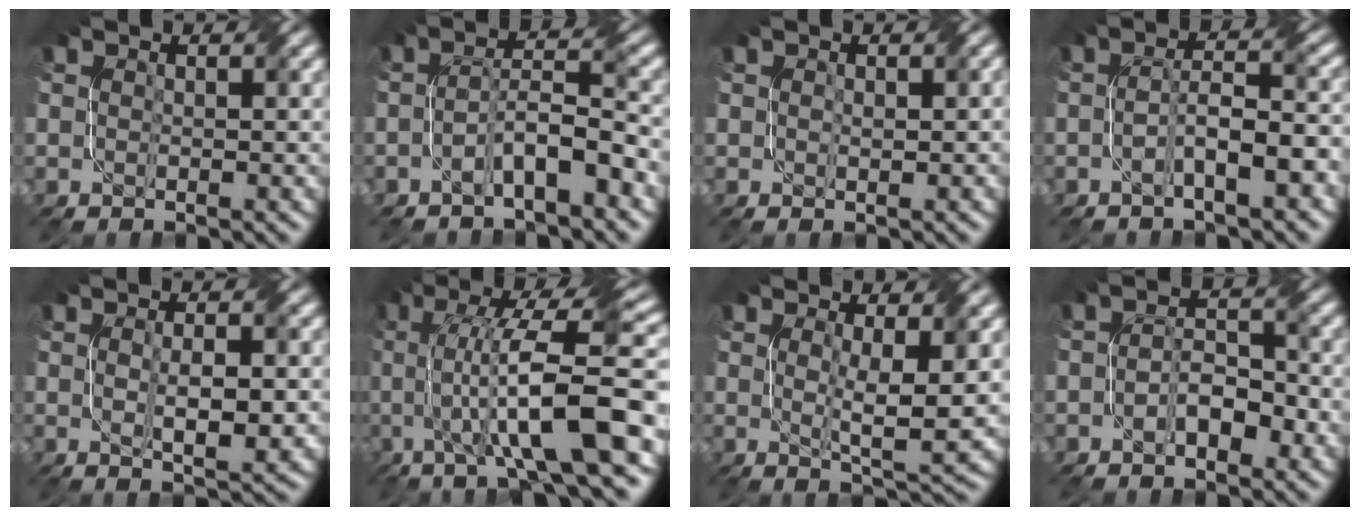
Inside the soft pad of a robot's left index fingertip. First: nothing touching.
{"total": 4.4, "force": [-2.4, 0.9, 3.6], "torque": [-0.064, 0.017, -0.045]}
{"total": 0.9, "force": [0.2, 0.5, 0.7], "torque": [-0.011, -0.001, 0.007]}
{"total": 4.5, "force": [-2.0, 1.1, 3.9], "torque": [-0.072, 0.013, -0.037]}
{"total": 3.5, "force": [0.0, 0.9, 3.4], "torque": [-0.063, -0.003, 0.004]}
{"total": 13.2, "force": [-1.0, 3.0, 12.8], "torque": [-0.197, 0.018, -0.019]}
{"total": 4.4, "force": [0.9, 0.8, 4.2], "torque": [-0.074, -0.012, 0.018]}
{"total": 3.1, "force": [-1.3, 1.6, 2.2], "torque": [-0.037, 0.009, -0.022]}